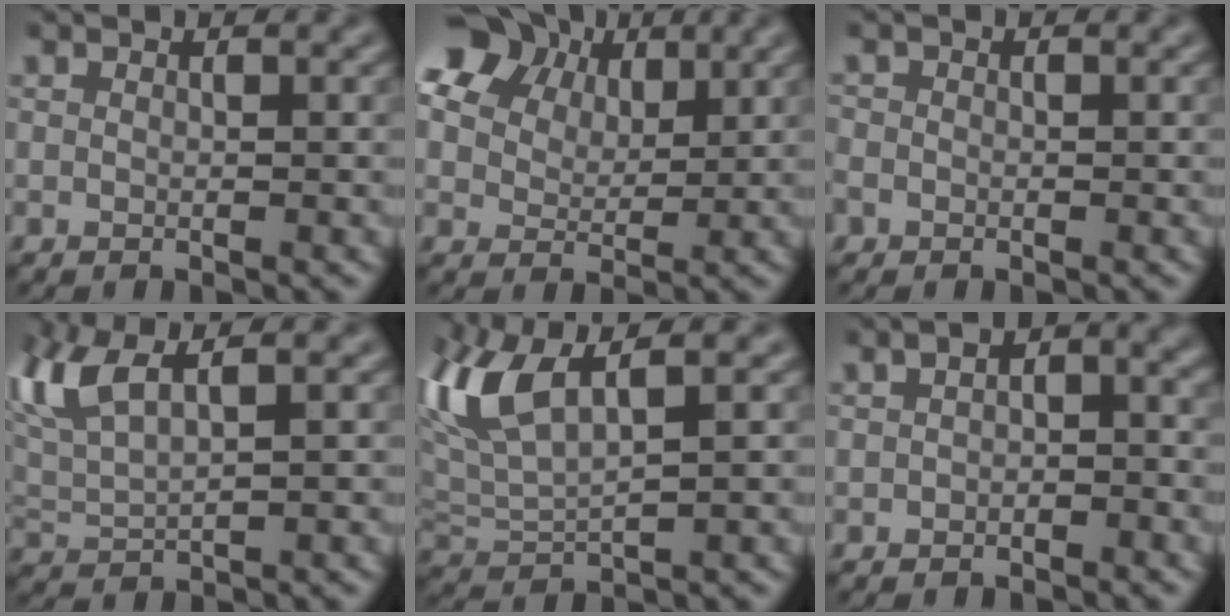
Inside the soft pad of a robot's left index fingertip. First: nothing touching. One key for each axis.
{"total": 12.9, "fx": 7.1, "fy": 8.4, "fz": 6.7, "tx": -0.146, "ty": 0.038, "tz": 0.128}
{"total": 1.2, "fx": -0.6, "fy": 1.0, "fz": 0.3, "tx": 0.000, "ty": -0.004, "tz": -0.014}
{"total": 5.7, "fx": 2.9, "fy": 1.9, "fz": 4.5, "tx": -0.114, "ty": 0.017, "tz": 0.059}
{"total": 7.0, "fx": 3.1, "fy": 2.4, "fz": 5.9, "tx": -0.140, "ty": 0.017, "tz": 0.059}
{"total": 2.8, "fx": -0.2, "fy": 1.7, "fz": 2.2, "tx": -0.028, "ty": 0.008, "tz": -0.012}